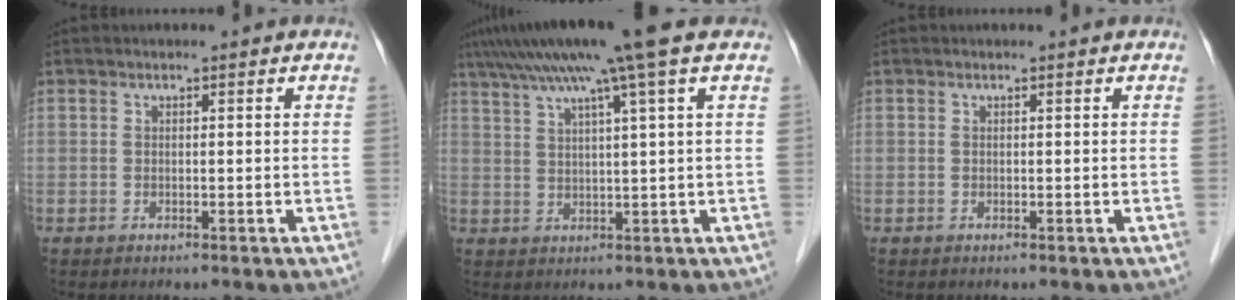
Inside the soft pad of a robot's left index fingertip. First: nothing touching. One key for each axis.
{"total": 11.2, "fx": 7.7, "fy": -1.5, "fz": 8.0, "tx": -0.132, "ty": 0.028, "tz": 0.112}
{"total": 0.0}